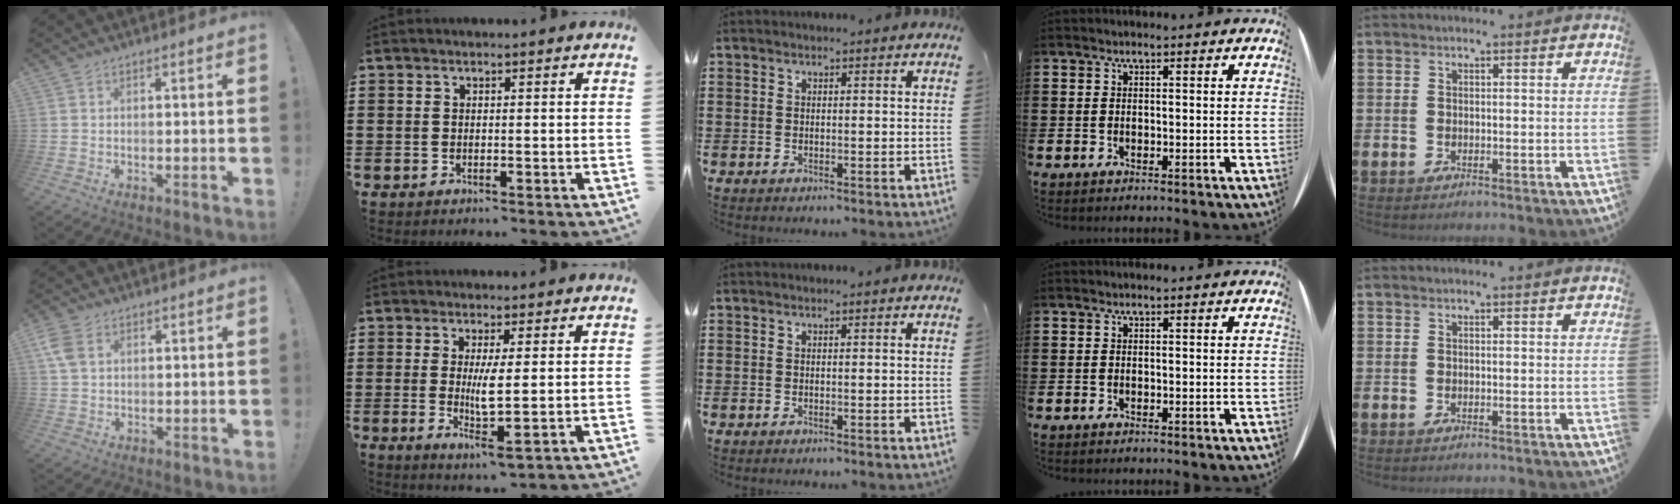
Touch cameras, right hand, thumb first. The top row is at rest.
{"thumb": {"total": 5.8, "force": [2.2, 3.8, 3.7], "torque": [-0.075, 0.001, 0.045]}, "index": {"total": 5.0, "force": [0.5, 0.7, 5.0], "torque": [-0.086, -0.007, 0.005]}}